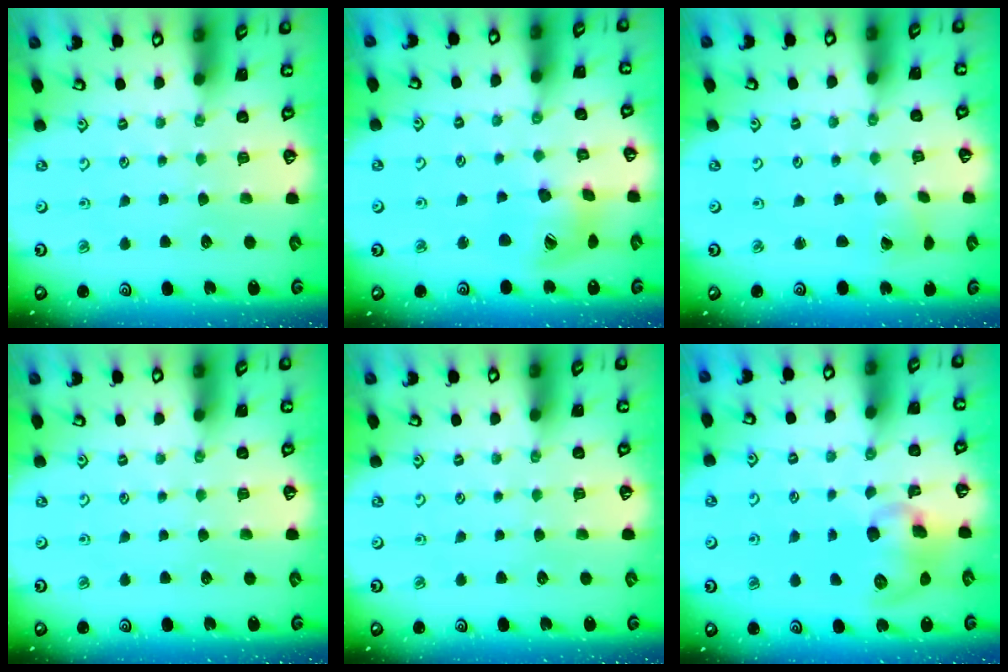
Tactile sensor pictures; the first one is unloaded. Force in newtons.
{"total": 12.6, "press": 12.5, "slide": 1.9}
{"total": 2.1, "press": 2.1, "slide": 0.3}
{"total": 0.0}
{"total": 0.0}
{"total": 10.4, "press": 10.2, "slide": 1.8}